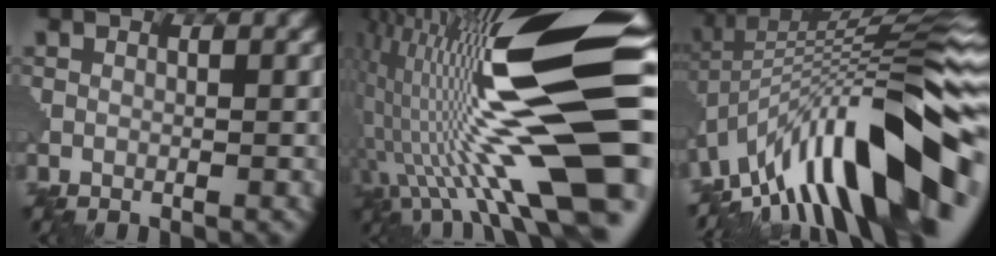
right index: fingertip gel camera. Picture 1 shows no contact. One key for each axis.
{"total": 18.2, "fx": 1.2, "fy": 4.6, "fz": 17.6, "tx": -0.301, "ty": 0.036, "tz": 0.029}
{"total": 13.8, "fx": -6.0, "fy": 3.7, "fz": 11.9, "tx": -0.185, "ty": 0.037, "tz": -0.103}